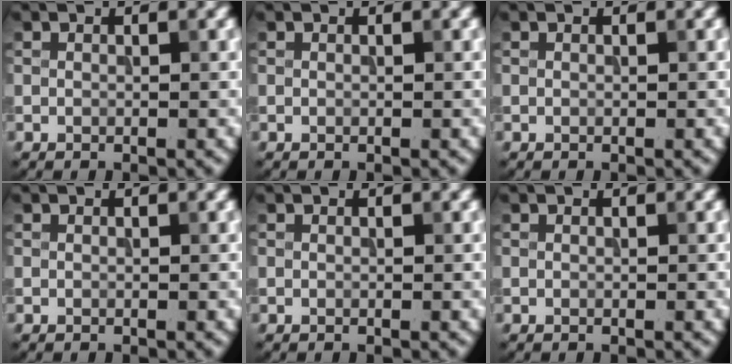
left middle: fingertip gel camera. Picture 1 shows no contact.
{"total": 0.0}
{"total": 0.0}
{"total": 0.0}
{"total": 0.0}
{"total": 0.0}